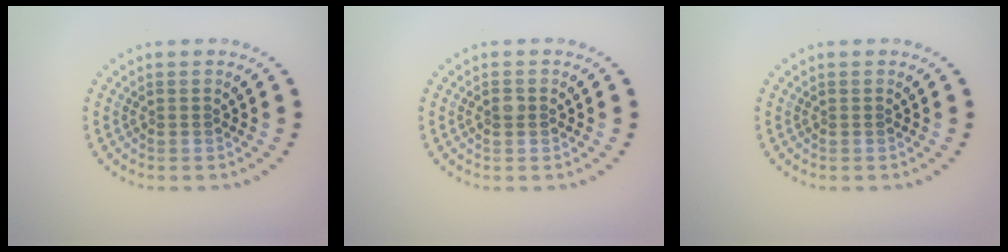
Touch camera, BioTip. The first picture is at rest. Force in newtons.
{"total": 0.9, "press": 0.9, "slide": 0.2}
{"total": 0.0}